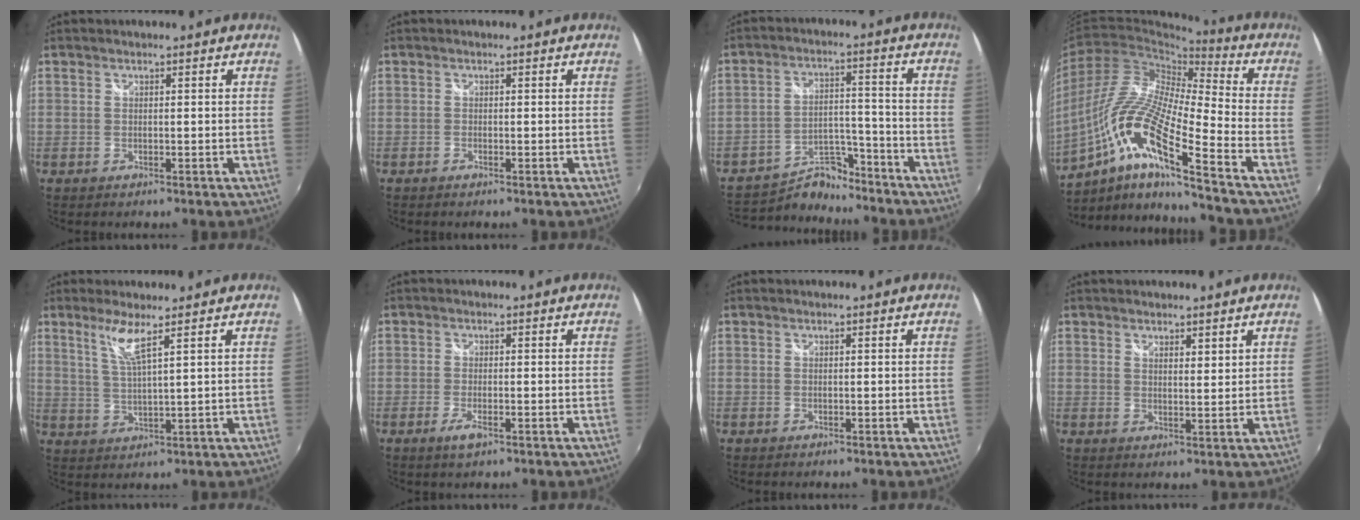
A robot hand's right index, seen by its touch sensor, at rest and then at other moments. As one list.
[{"total": 0.0}, {"total": 13.1, "force": [-11.6, 5.4, 2.9], "torque": [-0.078, 0.034, -0.178]}, {"total": 17.7, "force": [-8.2, 1.8, 15.6], "torque": [-0.277, -0.033, -0.172]}, {"total": 5.1, "force": [3.2, -0.2, 4.0], "torque": [-0.083, -0.008, 0.066]}, {"total": 2.8, "force": [-1.4, 0.8, 2.2], "torque": [-0.048, -0.006, -0.027]}, {"total": 0.0}, {"total": 2.9, "force": [2.5, 0.8, 1.3], "torque": [-0.017, 0.001, 0.039]}]